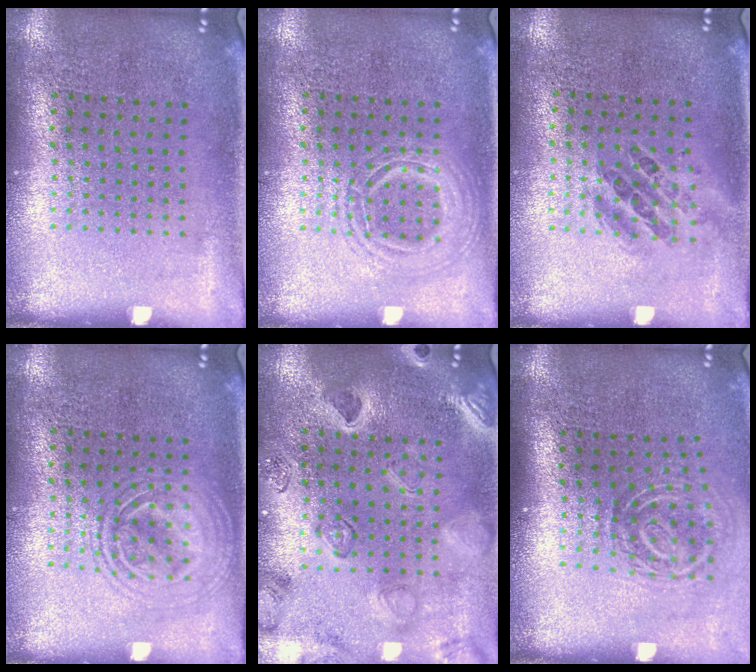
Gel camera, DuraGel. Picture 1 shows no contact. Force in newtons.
{"total": 2.3, "press": 2.3, "slide": 0.2}
{"total": 0.9, "press": 0.8, "slide": 0.3}
{"total": 2.8, "press": 2.7, "slide": 0.4}
{"total": 2.4, "press": 2.3, "slide": 0.7}
{"total": 2.0, "press": 1.3, "slide": 1.5}